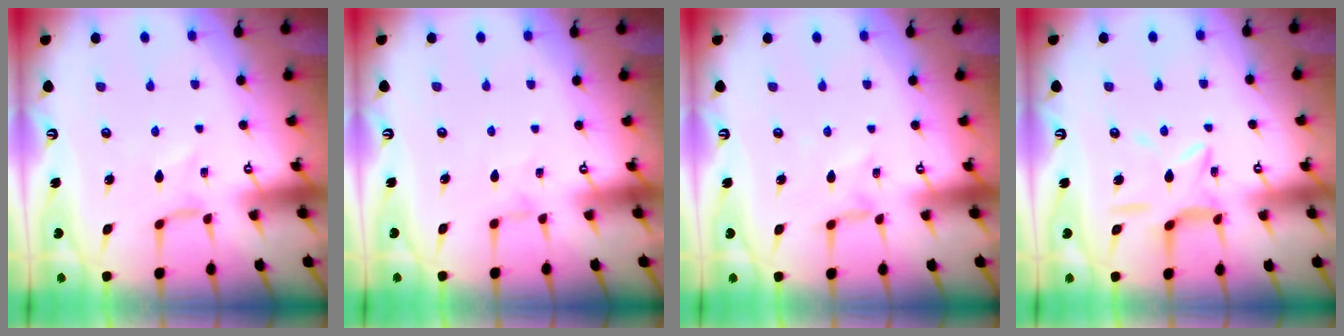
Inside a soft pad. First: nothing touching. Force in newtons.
{"total": 0.9, "press": 0.8, "slide": 0.4}
{"total": 1.7, "press": 1.6, "slide": 0.4}
{"total": 9.1, "press": 9.1, "slide": 0.7}